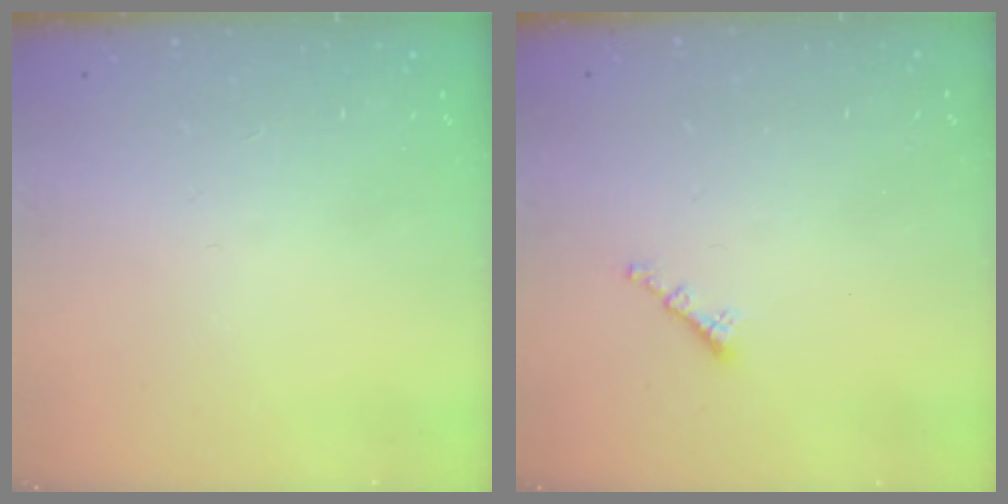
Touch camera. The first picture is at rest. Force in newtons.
{"total": 1.3, "press": 1.2, "slide": 0.5}